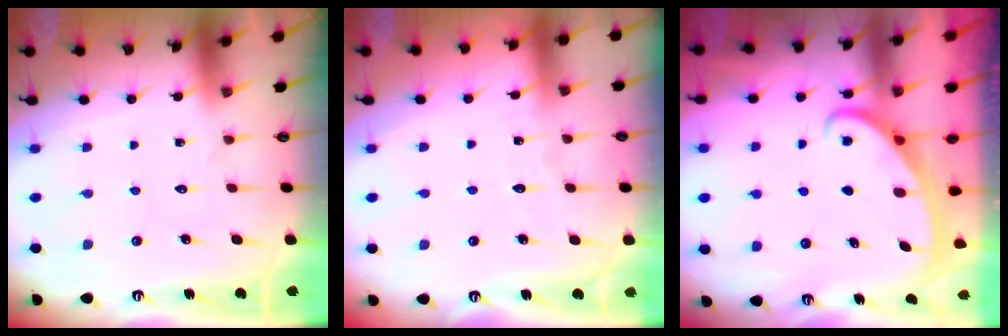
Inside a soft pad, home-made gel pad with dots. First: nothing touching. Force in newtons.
{"total": 3.0, "press": 2.9, "slide": 0.3}
{"total": 2.7, "press": 2.6, "slide": 0.4}